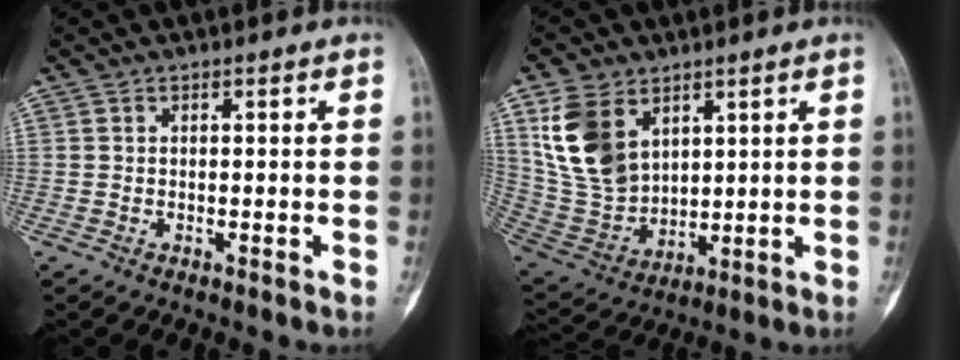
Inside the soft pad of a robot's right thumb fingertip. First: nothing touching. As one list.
[{"total": 13.9, "force": [6.2, 9.3, 8.3], "torque": [-0.147, -0.024, 0.146]}]